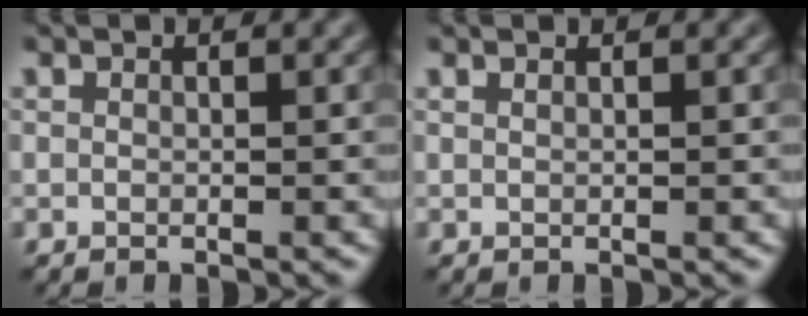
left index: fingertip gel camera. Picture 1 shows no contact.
{"total": 0.8, "force": [0.6, 0.4, 0.4], "torque": [0.003, 0.002, 0.002]}